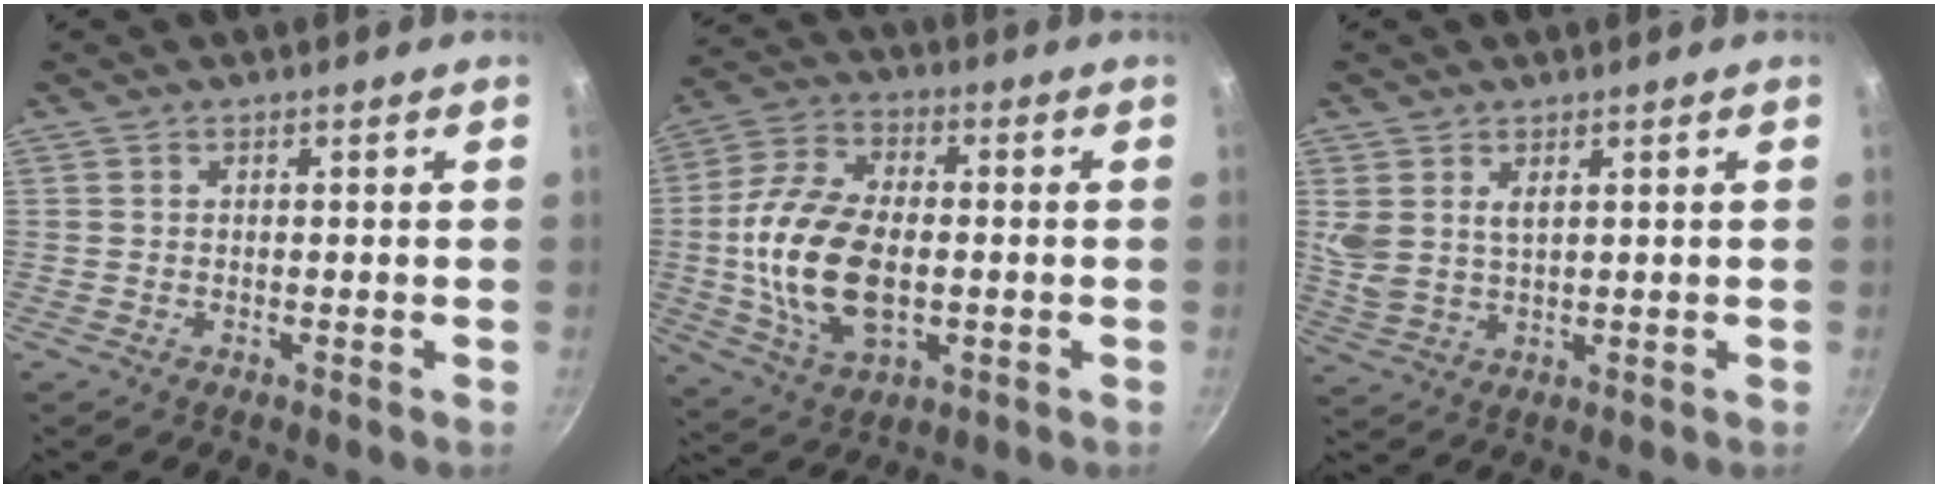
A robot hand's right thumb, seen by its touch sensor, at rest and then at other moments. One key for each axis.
{"total": 18.1, "fx": -1.5, "fy": 10.4, "fz": 14.7, "tx": -0.282, "ty": 0.011, "tz": -0.022}
{"total": 5.2, "fx": 1.9, "fy": 2.9, "fz": 3.9, "tx": -0.083, "ty": -0.006, "tz": 0.050}